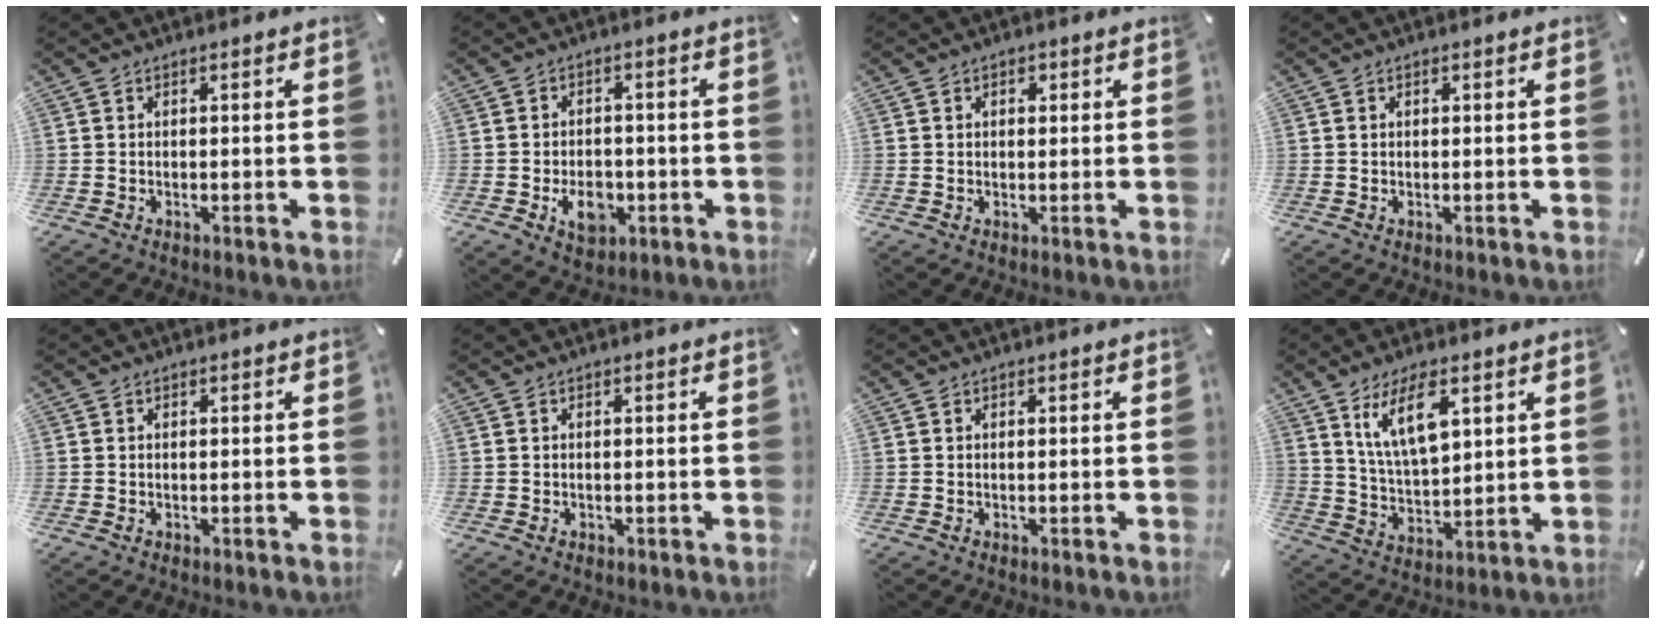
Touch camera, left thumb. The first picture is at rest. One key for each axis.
{"total": 7.6, "fx": -2.2, "fy": 5.5, "fz": 4.8, "tx": -0.079, "ty": 0.006, "tz": -0.037}
{"total": 1.5, "fx": 0.5, "fy": 1.2, "fz": 0.8, "tx": -0.008, "ty": 0.003, "tz": 0.006}
{"total": 0.5, "fx": 0.2, "fy": 0.4, "fz": 0.3, "tx": -0.006, "ty": 0.002, "tz": 0.003}
{"total": 0.0}
{"total": 0.5, "fx": -0.1, "fy": 0.5, "fz": 0.1, "tx": -0.001, "ty": 0.005, "tz": -0.004}
{"total": 0.0}
{"total": 11.8, "fx": 6.4, "fy": 5.2, "fz": 8.4, "tx": -0.174, "ty": -0.019, "tz": 0.111}